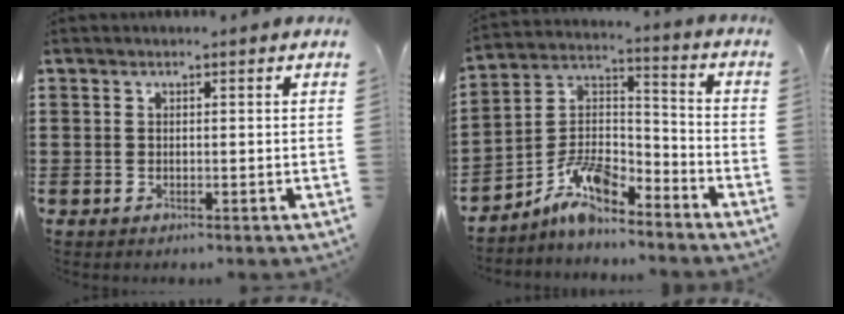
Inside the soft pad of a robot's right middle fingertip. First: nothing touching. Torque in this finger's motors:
{"motor_torque": [2.14, 0.00, 0.43, 0.15]}